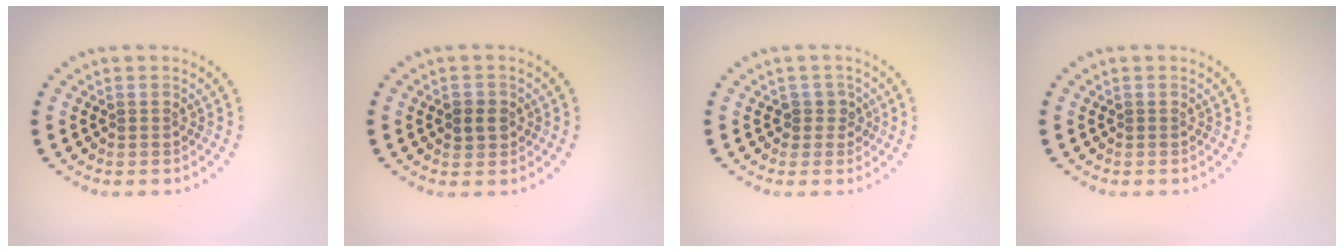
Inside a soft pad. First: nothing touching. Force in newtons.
{"total": 1.8, "press": 1.7, "slide": 0.4}
{"total": 1.4, "press": 1.2, "slide": 0.8}
{"total": 0.0}